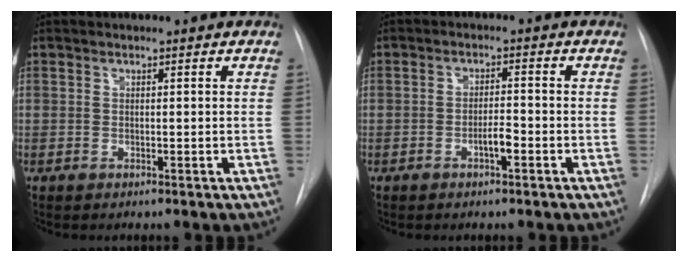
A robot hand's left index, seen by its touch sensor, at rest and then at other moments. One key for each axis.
{"total": 2.6, "fx": -1.2, "fy": 0.5, "fz": 2.2, "tx": -0.037, "ty": 0.002, "tz": -0.021}